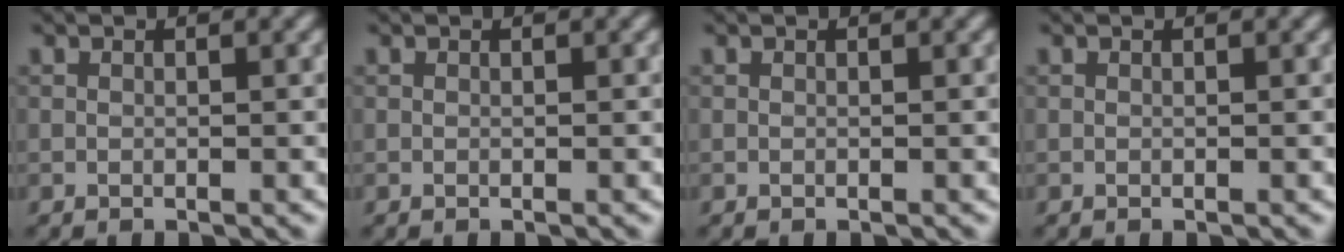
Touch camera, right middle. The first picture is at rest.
{"total": 0.0}
{"total": 0.0}
{"total": 0.0}